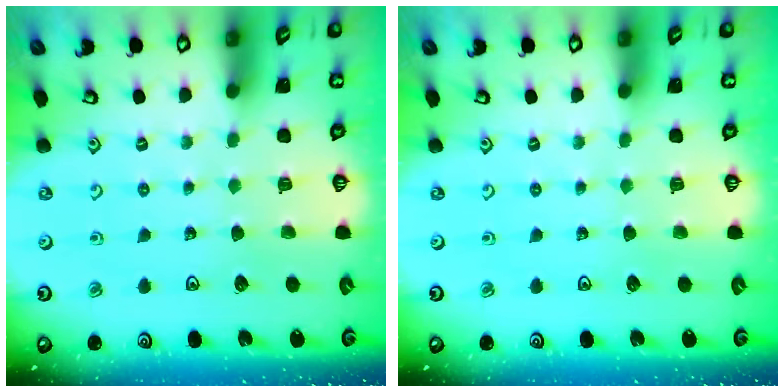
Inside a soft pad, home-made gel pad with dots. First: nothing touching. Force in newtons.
{"total": 0.0}